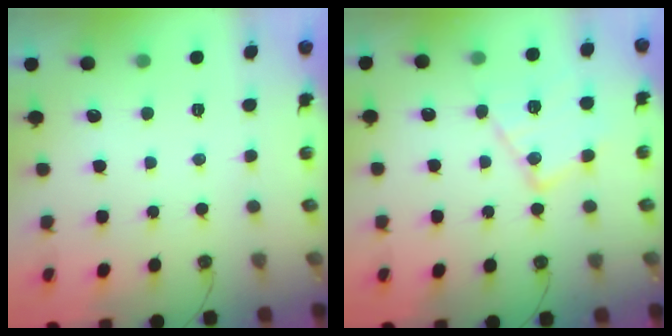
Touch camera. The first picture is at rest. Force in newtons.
{"total": 13.9, "press": 13.9, "slide": 0.6}